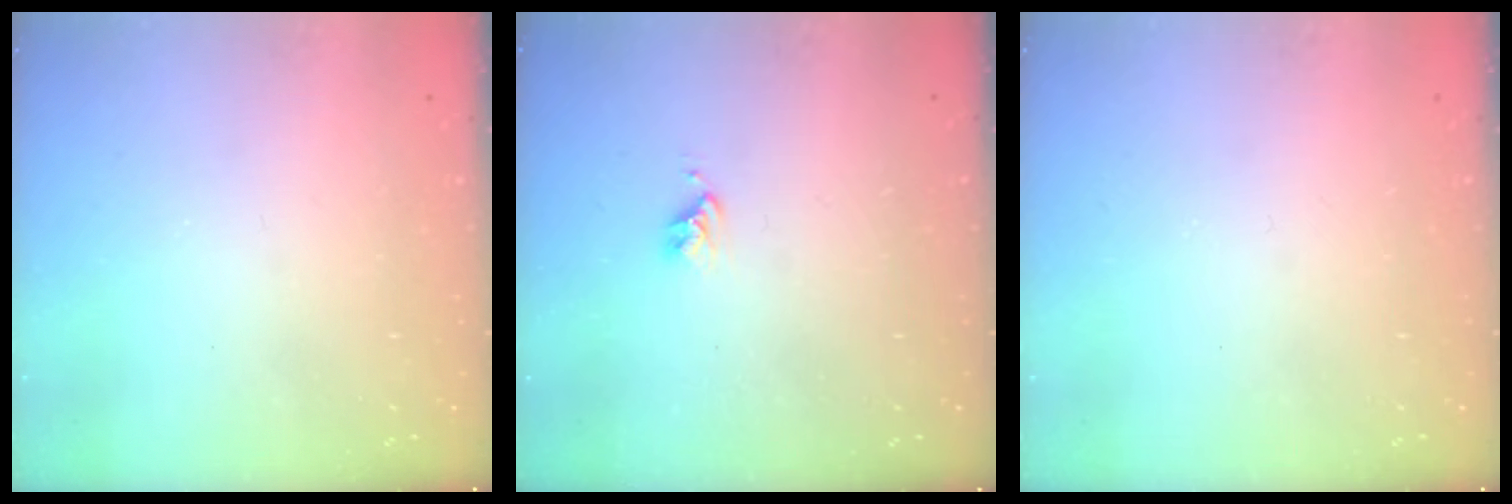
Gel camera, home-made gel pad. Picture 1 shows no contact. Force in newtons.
{"total": 2.7, "press": 2.7, "slide": 0.4}
{"total": 0.0}